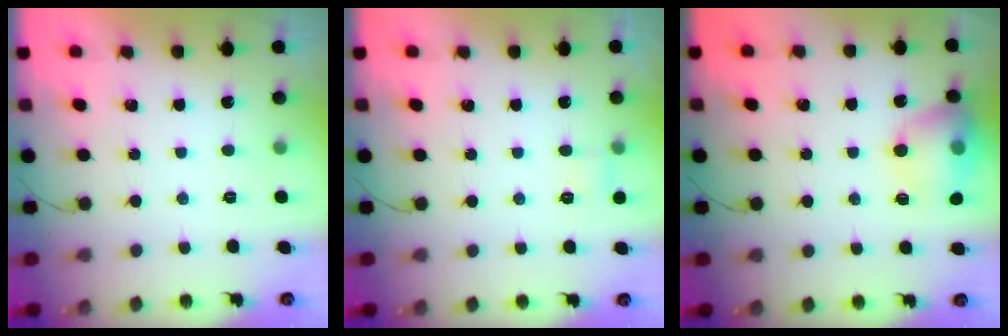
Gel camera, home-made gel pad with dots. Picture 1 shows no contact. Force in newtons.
{"total": 2.6, "press": 2.4, "slide": 1.0}
{"total": 14.8, "press": 14.6, "slide": 2.1}